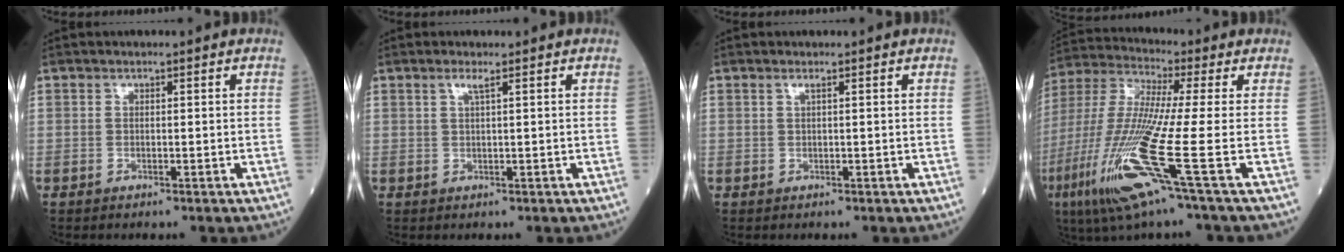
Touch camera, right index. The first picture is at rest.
{"total": 1.3, "force": [0.6, -0.2, 1.1], "torque": [-0.029, 0.002, 0.014]}
{"total": 0.5, "force": [0.2, -0.1, 0.5], "torque": [-0.015, 0.003, 0.007]}
{"total": 16.5, "force": [-6.4, -0.7, 15.2], "torque": [-0.341, -0.035, -0.135]}